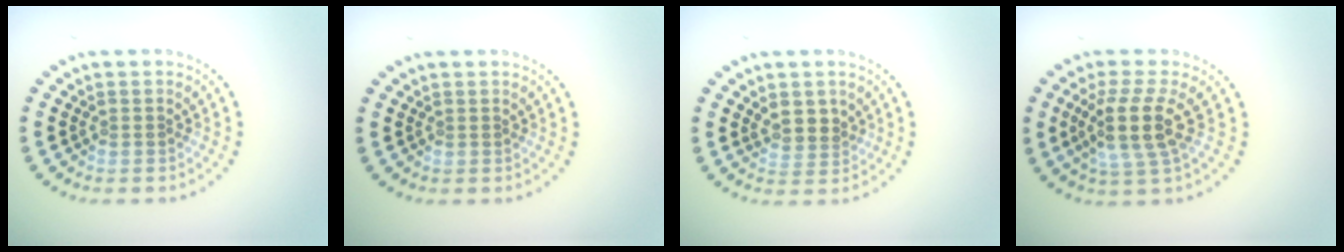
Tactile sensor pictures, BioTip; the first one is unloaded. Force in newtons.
{"total": 0.0}
{"total": 2.4, "press": 2.1, "slide": 1.1}
{"total": 4.1, "press": 3.4, "slide": 2.4}